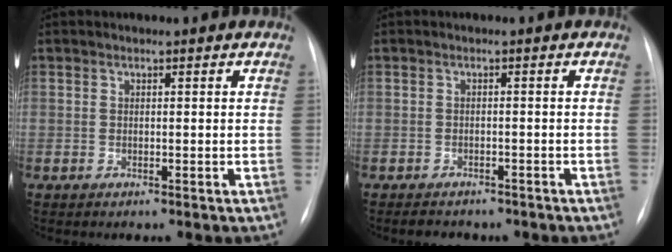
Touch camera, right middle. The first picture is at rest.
{"total": 4.8, "force": [-3.9, 2.3, 1.6], "torque": [-0.026, 0.000, -0.038]}